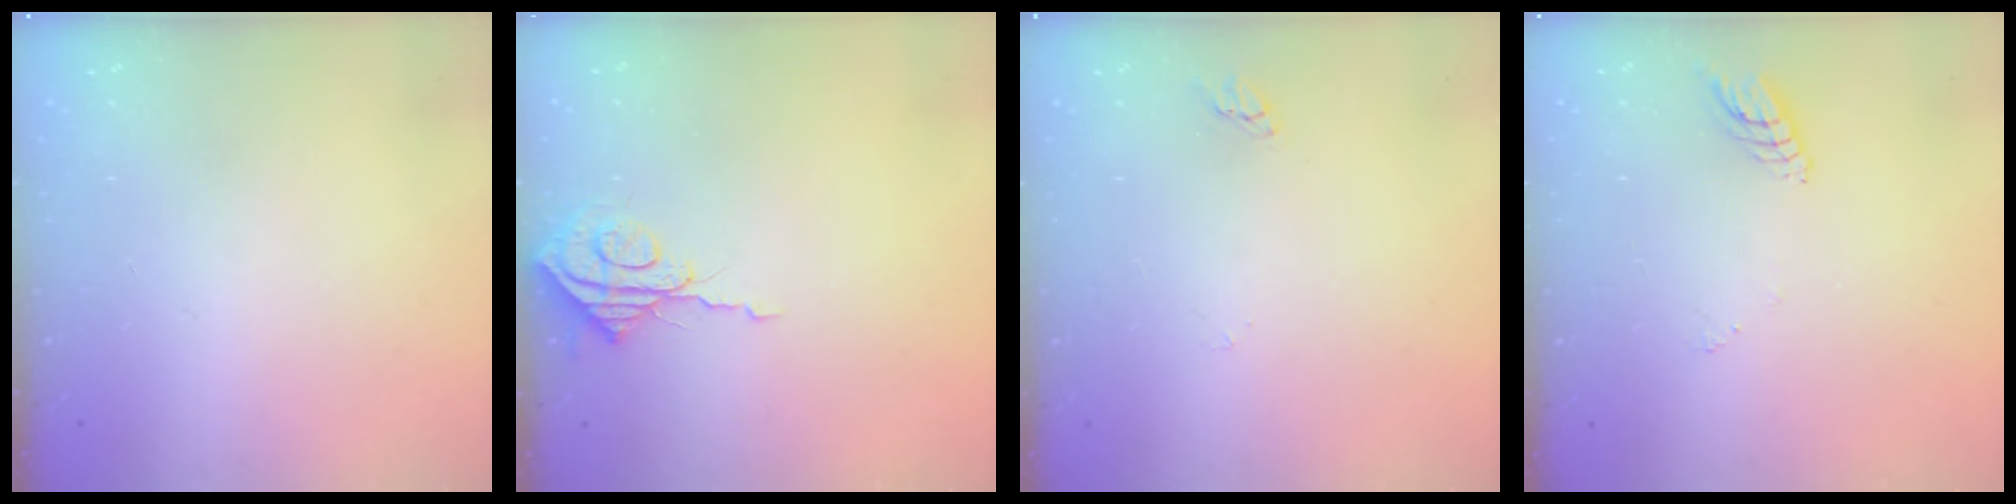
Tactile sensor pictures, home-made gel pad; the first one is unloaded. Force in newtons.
{"total": 8.3, "press": 8.3, "slide": 0.6}
{"total": 2.2, "press": 2.2, "slide": 0.2}
{"total": 6.0, "press": 6.0, "slide": 0.4}